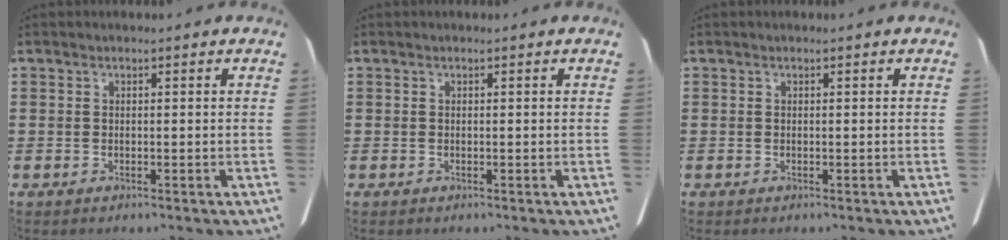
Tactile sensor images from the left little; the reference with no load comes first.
{"total": 0.0}
{"total": 0.0}